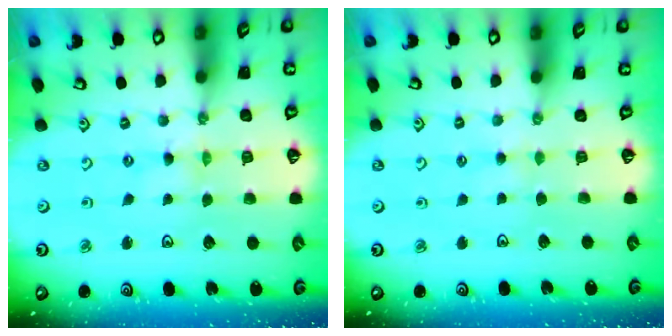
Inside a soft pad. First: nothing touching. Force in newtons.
{"total": 2.0, "press": 2.0, "slide": 0.4}